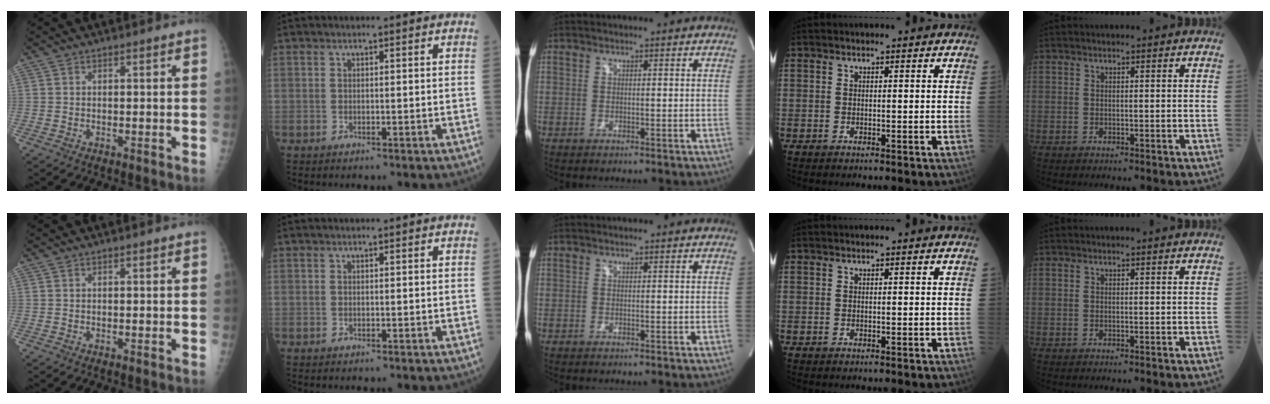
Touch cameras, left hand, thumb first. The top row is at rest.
{}